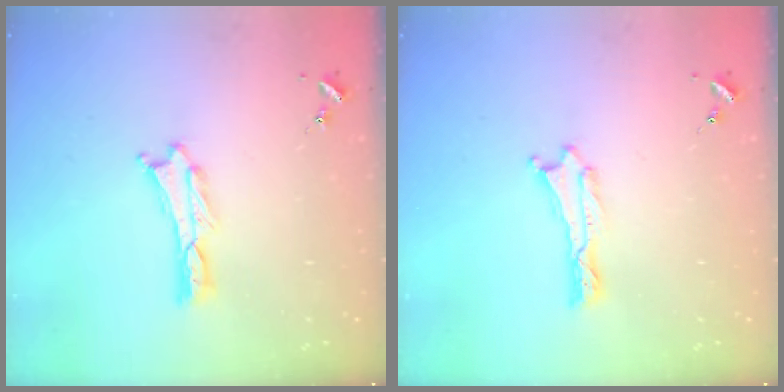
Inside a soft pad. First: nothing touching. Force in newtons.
{"total": 0.0}